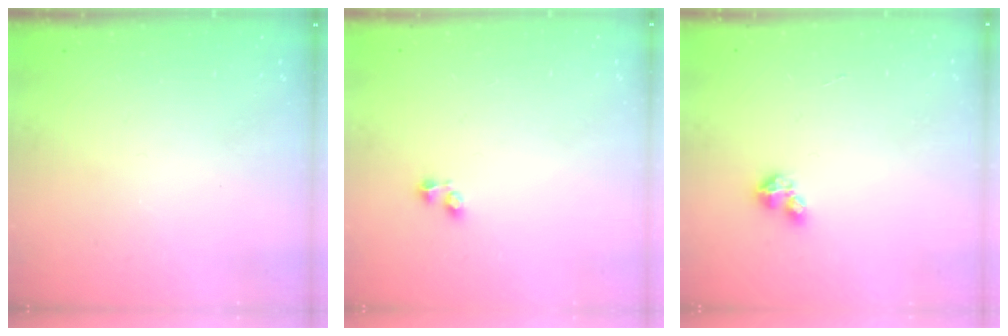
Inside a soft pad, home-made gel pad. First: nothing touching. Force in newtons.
{"total": 1.9, "press": 1.9, "slide": 0.5}
{"total": 2.8, "press": 2.8, "slide": 0.2}